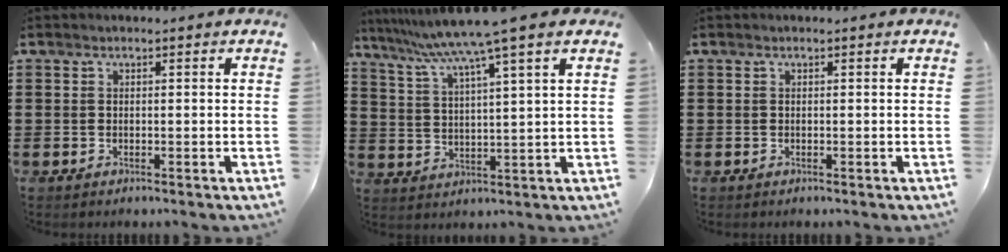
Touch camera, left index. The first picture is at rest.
{"total": 8.3, "force": [6.5, -1.7, 4.9], "torque": [-0.118, -0.040, 0.104]}
{"total": 0.0}